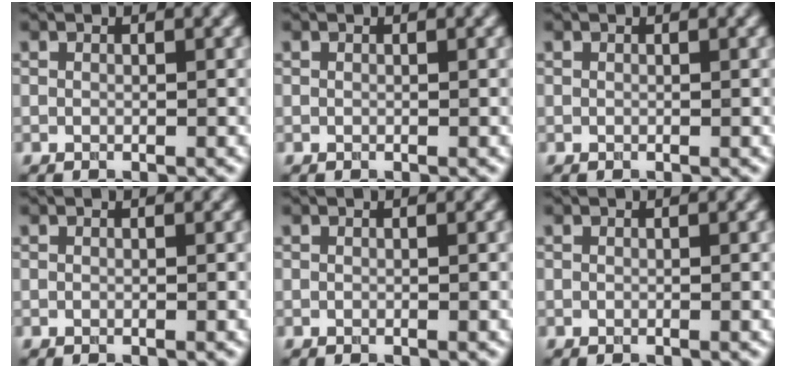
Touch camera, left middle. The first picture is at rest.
{"total": 0.0}
{"total": 0.0}
{"total": 0.0}
{"total": 0.0}
{"total": 0.0}